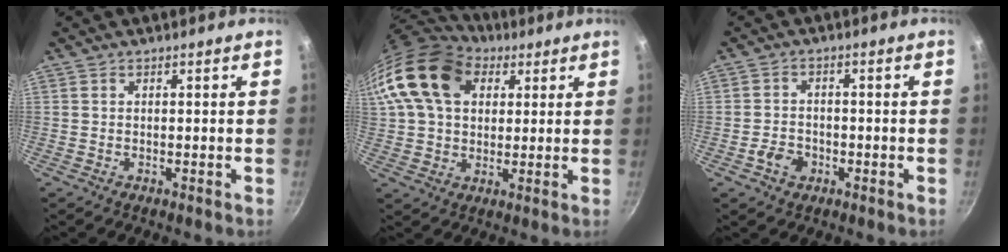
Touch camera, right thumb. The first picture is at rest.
{"total": 18.5, "force": [6.5, 13.1, 11.4], "torque": [-0.208, 0.012, 0.108]}
{"total": 4.1, "force": [-1.8, 3.2, 1.9], "torque": [-0.025, 0.019, -0.033]}